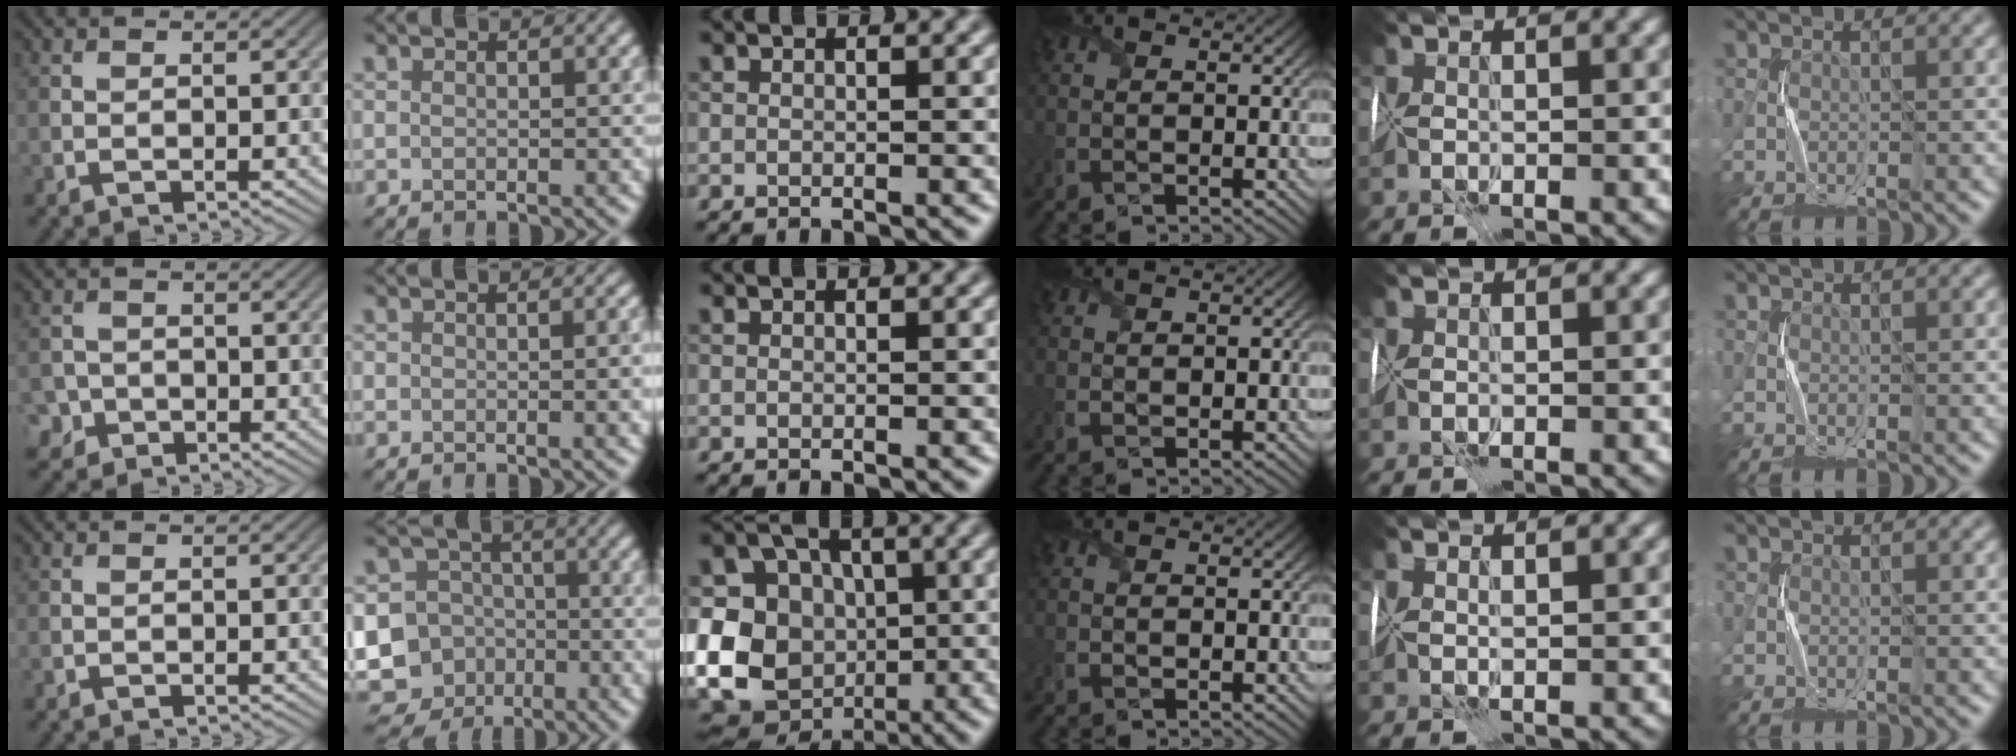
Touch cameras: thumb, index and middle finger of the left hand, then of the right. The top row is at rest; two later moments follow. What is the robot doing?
{"motion": "wrap", "object": "cellophane"}